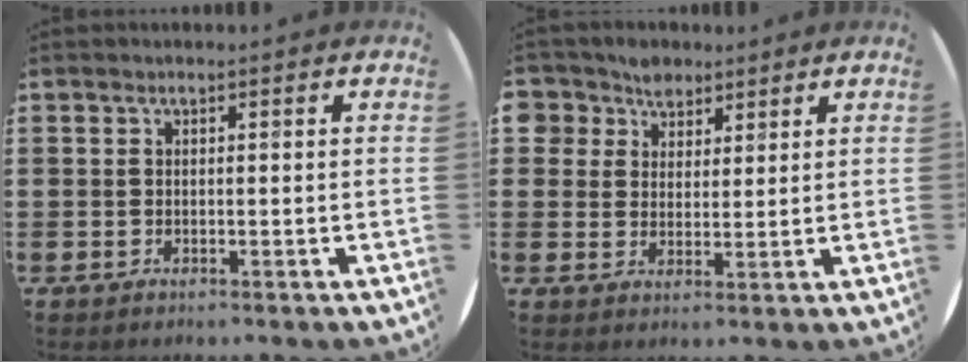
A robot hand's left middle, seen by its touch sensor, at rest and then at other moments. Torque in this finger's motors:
{"motor_torque": [0.41, -0.36, 0.04, 0.01]}